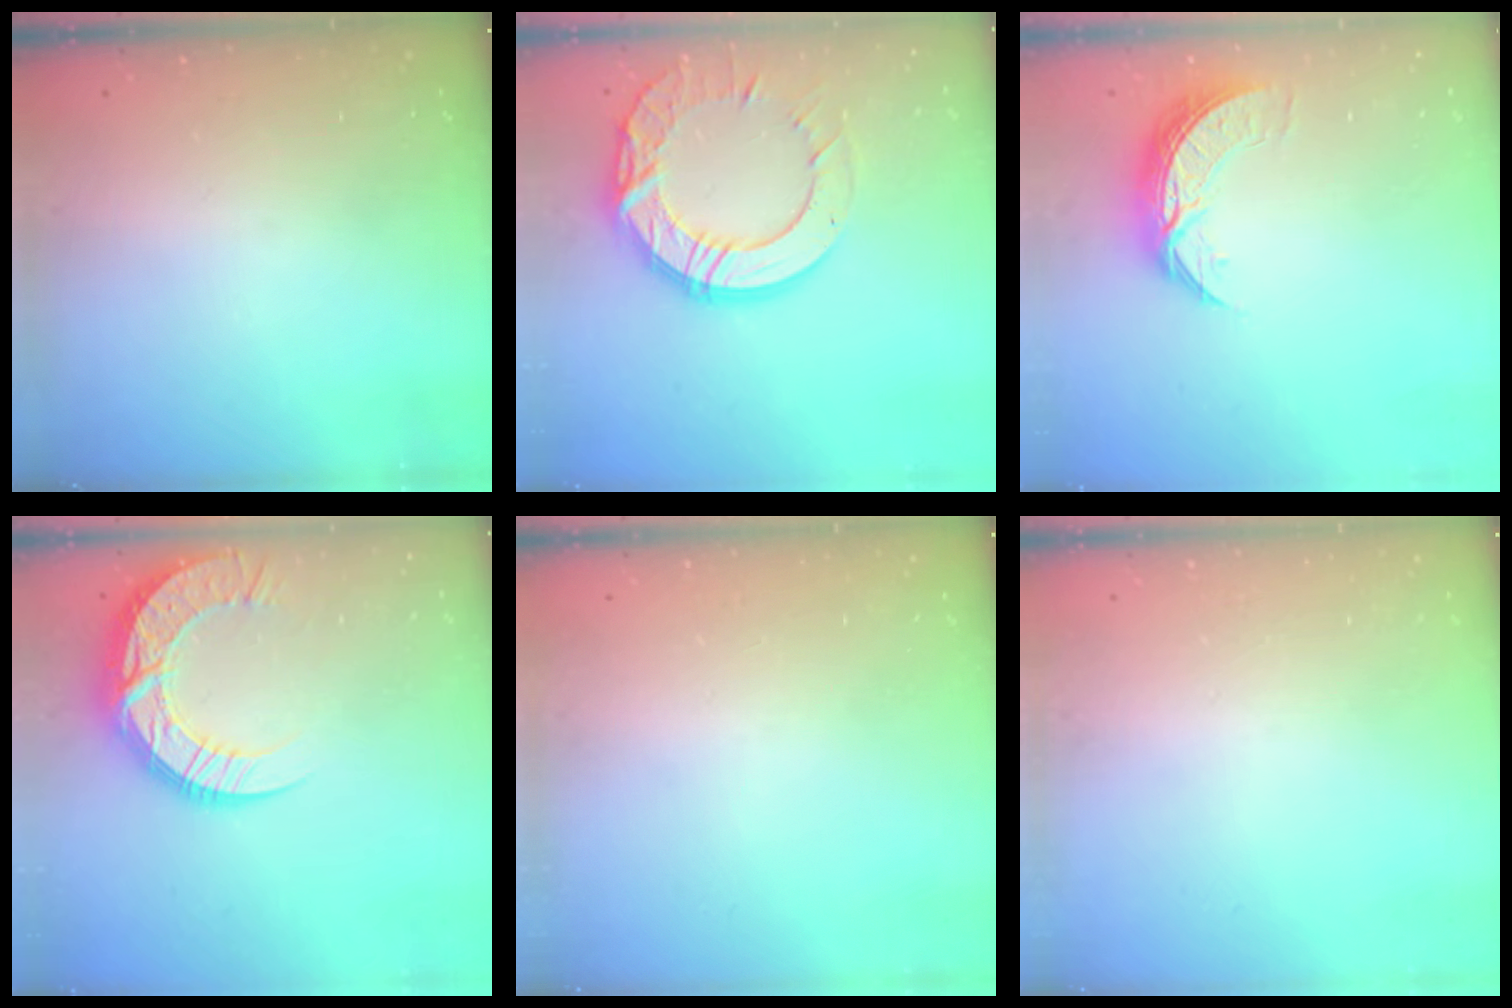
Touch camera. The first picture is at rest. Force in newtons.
{"total": 17.0, "press": 17.0, "slide": 1.2}
{"total": 8.0, "press": 8.0, "slide": 0.7}
{"total": 16.6, "press": 16.5, "slide": 1.4}
{"total": 0.0}
{"total": 0.0}